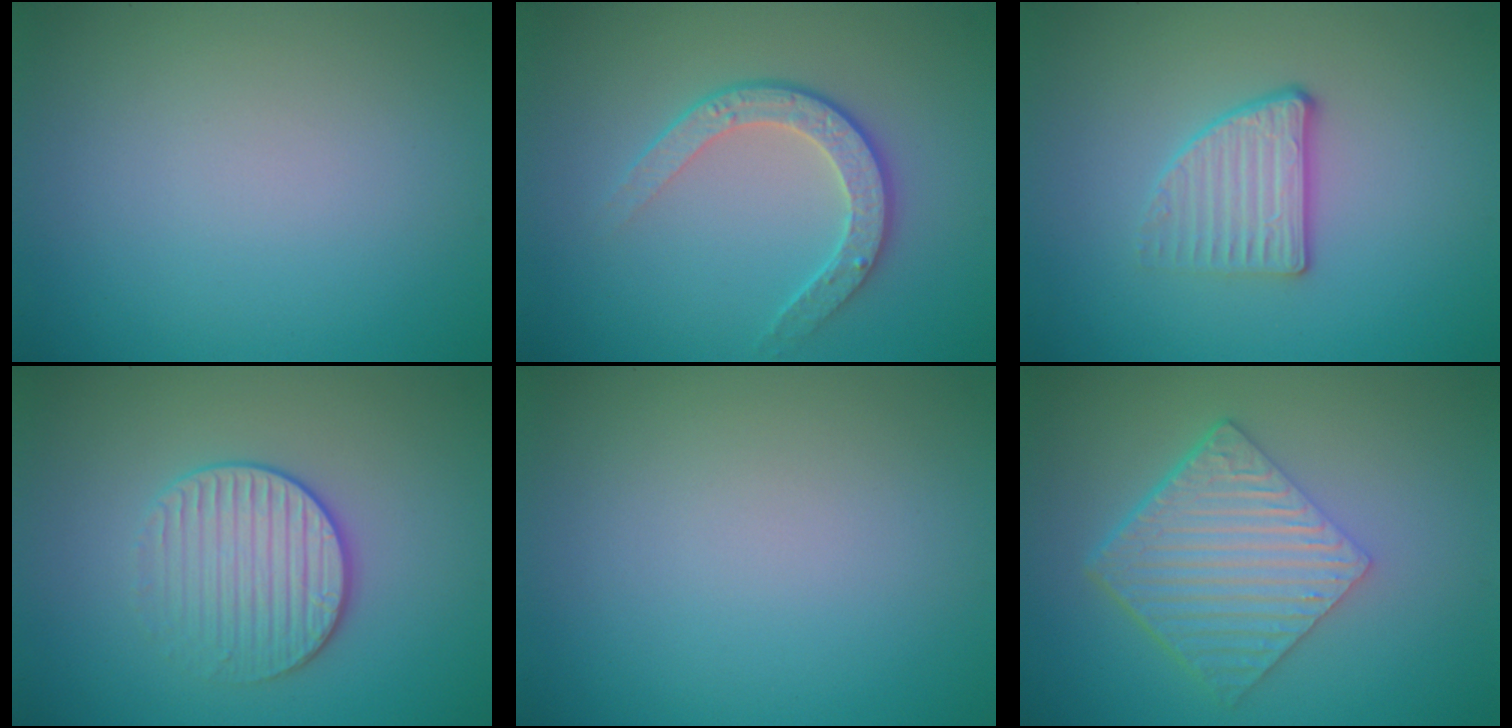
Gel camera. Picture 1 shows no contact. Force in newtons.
{"total": 3.5, "press": 2.9, "slide": 1.9}
{"total": 2.9, "press": 2.5, "slide": 1.4}
{"total": 3.3, "press": 3.1, "slide": 1.2}
{"total": 0.0}
{"total": 6.5, "press": 4.4, "slide": 4.7}